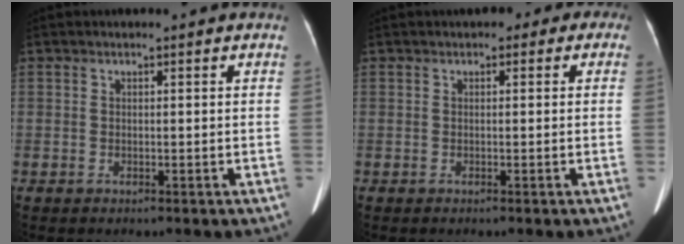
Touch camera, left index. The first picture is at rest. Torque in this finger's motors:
{"motor_torque": [0.02, -0.02, -0.04, -0.10]}